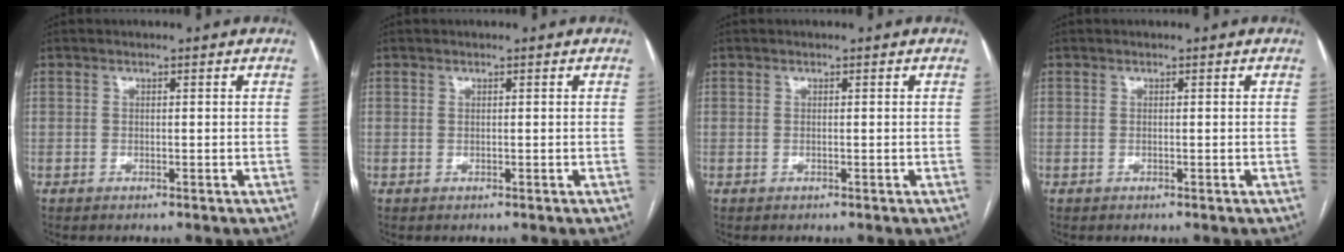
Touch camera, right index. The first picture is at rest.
{"total": 0.0}
{"total": 0.0}
{"total": 0.0}